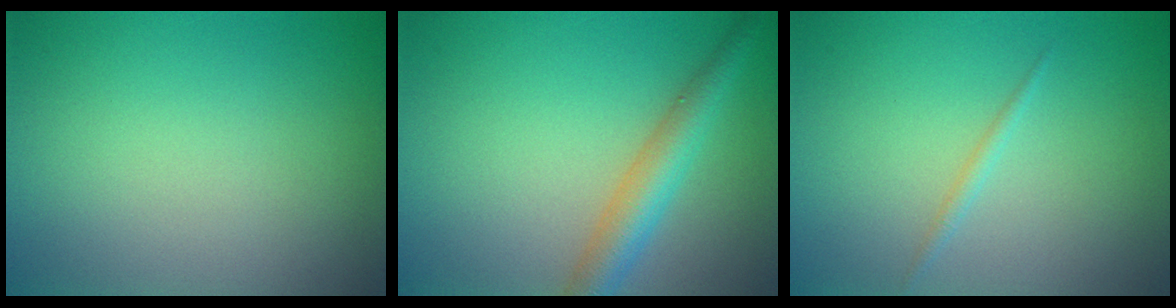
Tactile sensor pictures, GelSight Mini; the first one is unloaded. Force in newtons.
{"total": 3.8, "press": 3.8, "slide": 0.2}
{"total": 0.8, "press": 0.8, "slide": 0.0}